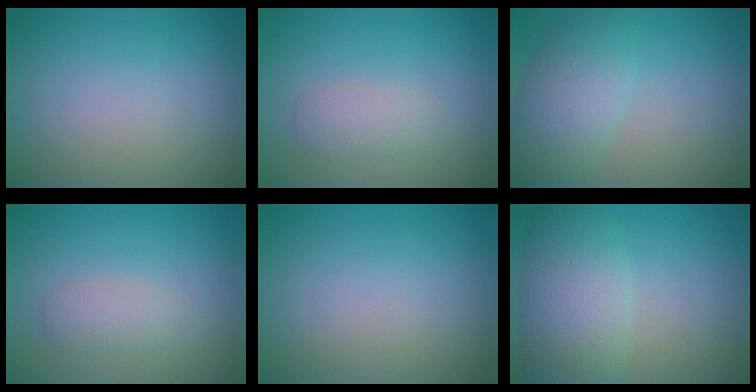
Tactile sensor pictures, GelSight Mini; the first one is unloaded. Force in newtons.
{"total": 1.8, "press": 1.8, "slide": 0.1}
{"total": 5.0, "press": 5.0, "slide": 0.4}
{"total": 1.8, "press": 1.8, "slide": 0.1}
{"total": 0.0}
{"total": 5.6, "press": 5.6, "slide": 0.4}